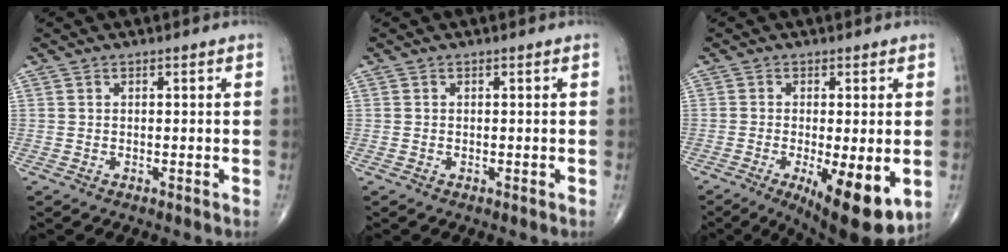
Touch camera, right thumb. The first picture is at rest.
{"total": 0.0}
{"total": 12.9, "force": [-3.9, 4.0, 11.6], "torque": [-0.162, -0.024, -0.049]}